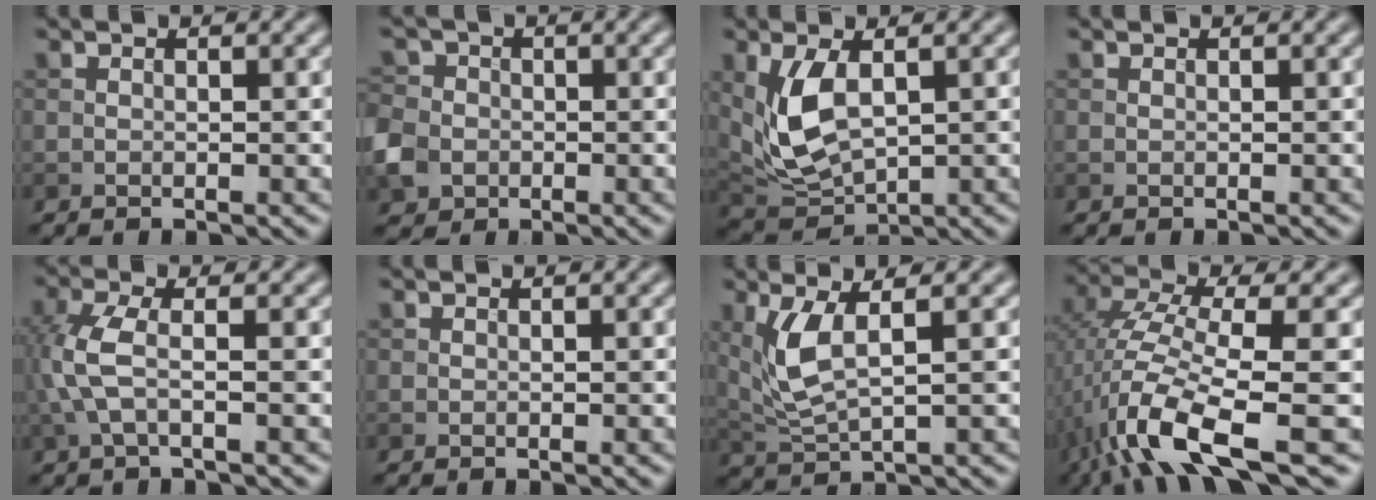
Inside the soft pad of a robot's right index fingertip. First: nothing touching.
{"total": 4.3, "force": [-1.3, 3.7, 1.8], "torque": [-0.047, -0.006, -0.036]}
{"total": 5.8, "force": [0.9, 3.3, 4.7], "torque": [-0.110, -0.007, 0.025]}
{"total": 0.0}
{"total": 3.7, "force": [-0.2, 1.3, 3.5], "torque": [-0.094, 0.005, -0.011]}
{"total": 0.0}
{"total": 4.4, "force": [1.3, 1.4, 4.0], "torque": [-0.098, -0.004, 0.033]}
{"total": 9.9, "force": [-4.2, 2.3, 8.6], "torque": [-0.166, 0.010, -0.084]}